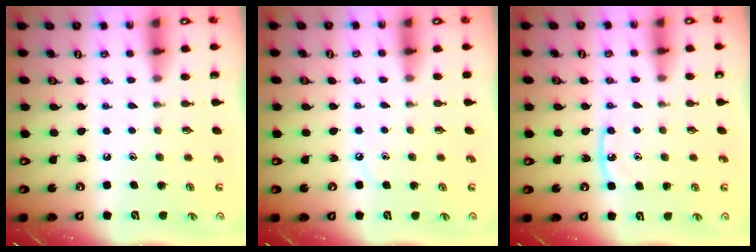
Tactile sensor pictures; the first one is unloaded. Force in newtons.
{"total": 3.2, "press": 3.2, "slide": 0.5}
{"total": 7.2, "press": 7.2, "slide": 0.7}